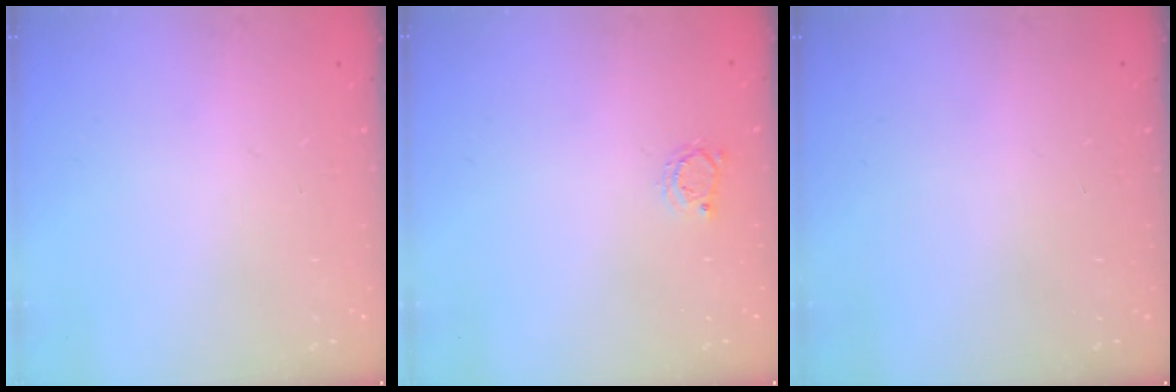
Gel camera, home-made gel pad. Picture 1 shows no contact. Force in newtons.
{"total": 2.6, "press": 2.6, "slide": 0.4}
{"total": 0.0}